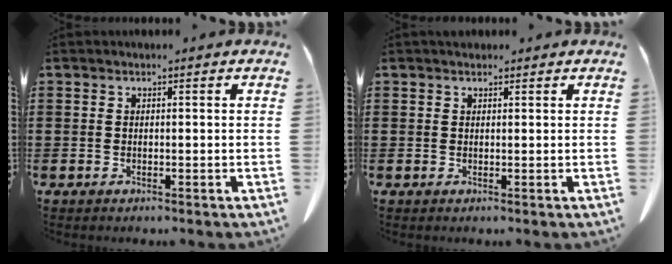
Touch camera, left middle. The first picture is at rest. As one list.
[{"total": 0.8, "force": [0.7, 0.4, 0.2], "torque": [-0.005, 0.004, 0.013]}]